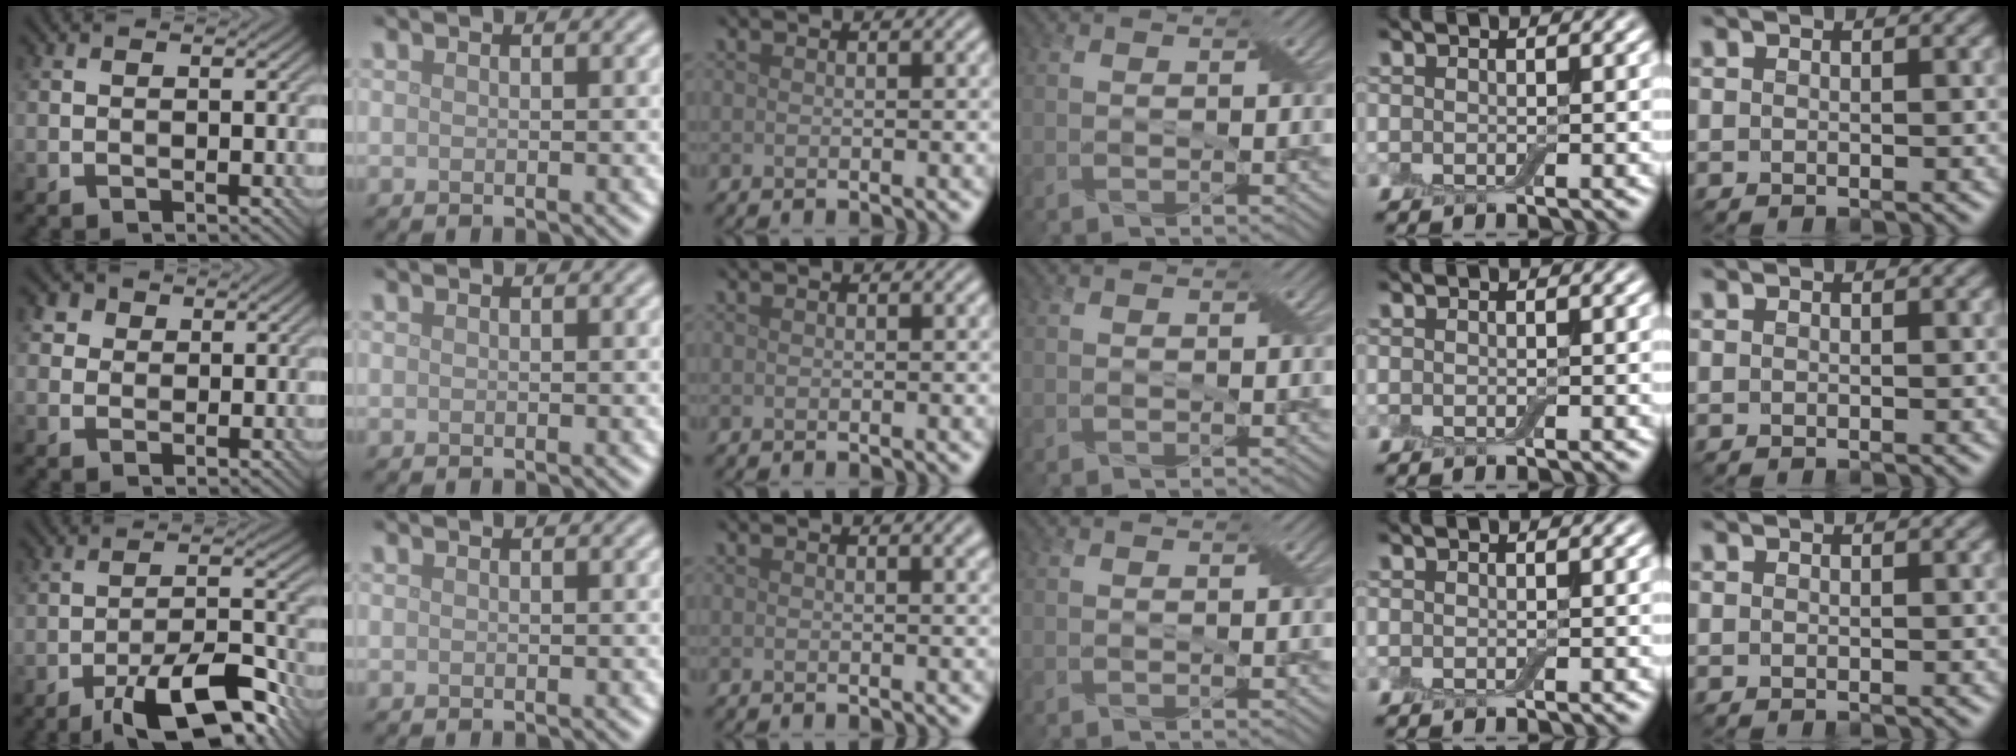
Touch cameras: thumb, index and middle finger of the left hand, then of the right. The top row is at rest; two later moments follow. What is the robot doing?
{"motion": "close", "object": "airpods case & airpods"}